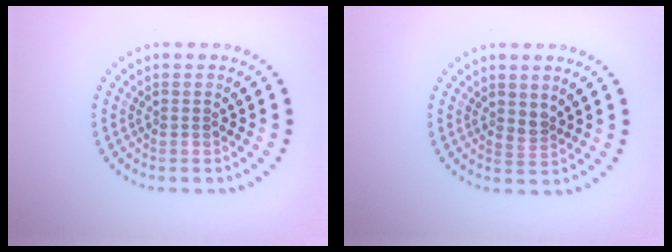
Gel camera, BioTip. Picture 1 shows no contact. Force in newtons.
{"total": 1.3, "press": 1.0, "slide": 0.8}